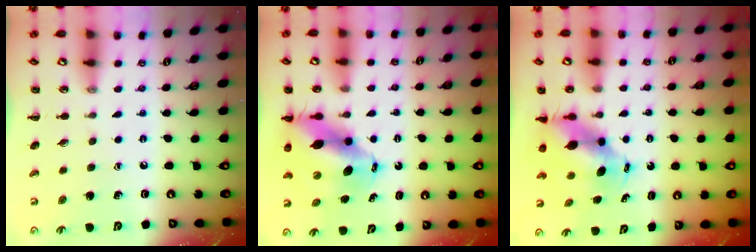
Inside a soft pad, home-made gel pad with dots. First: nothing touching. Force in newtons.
{"total": 10.3, "press": 10.0, "slide": 2.6}
{"total": 6.7, "press": 6.5, "slide": 1.4}